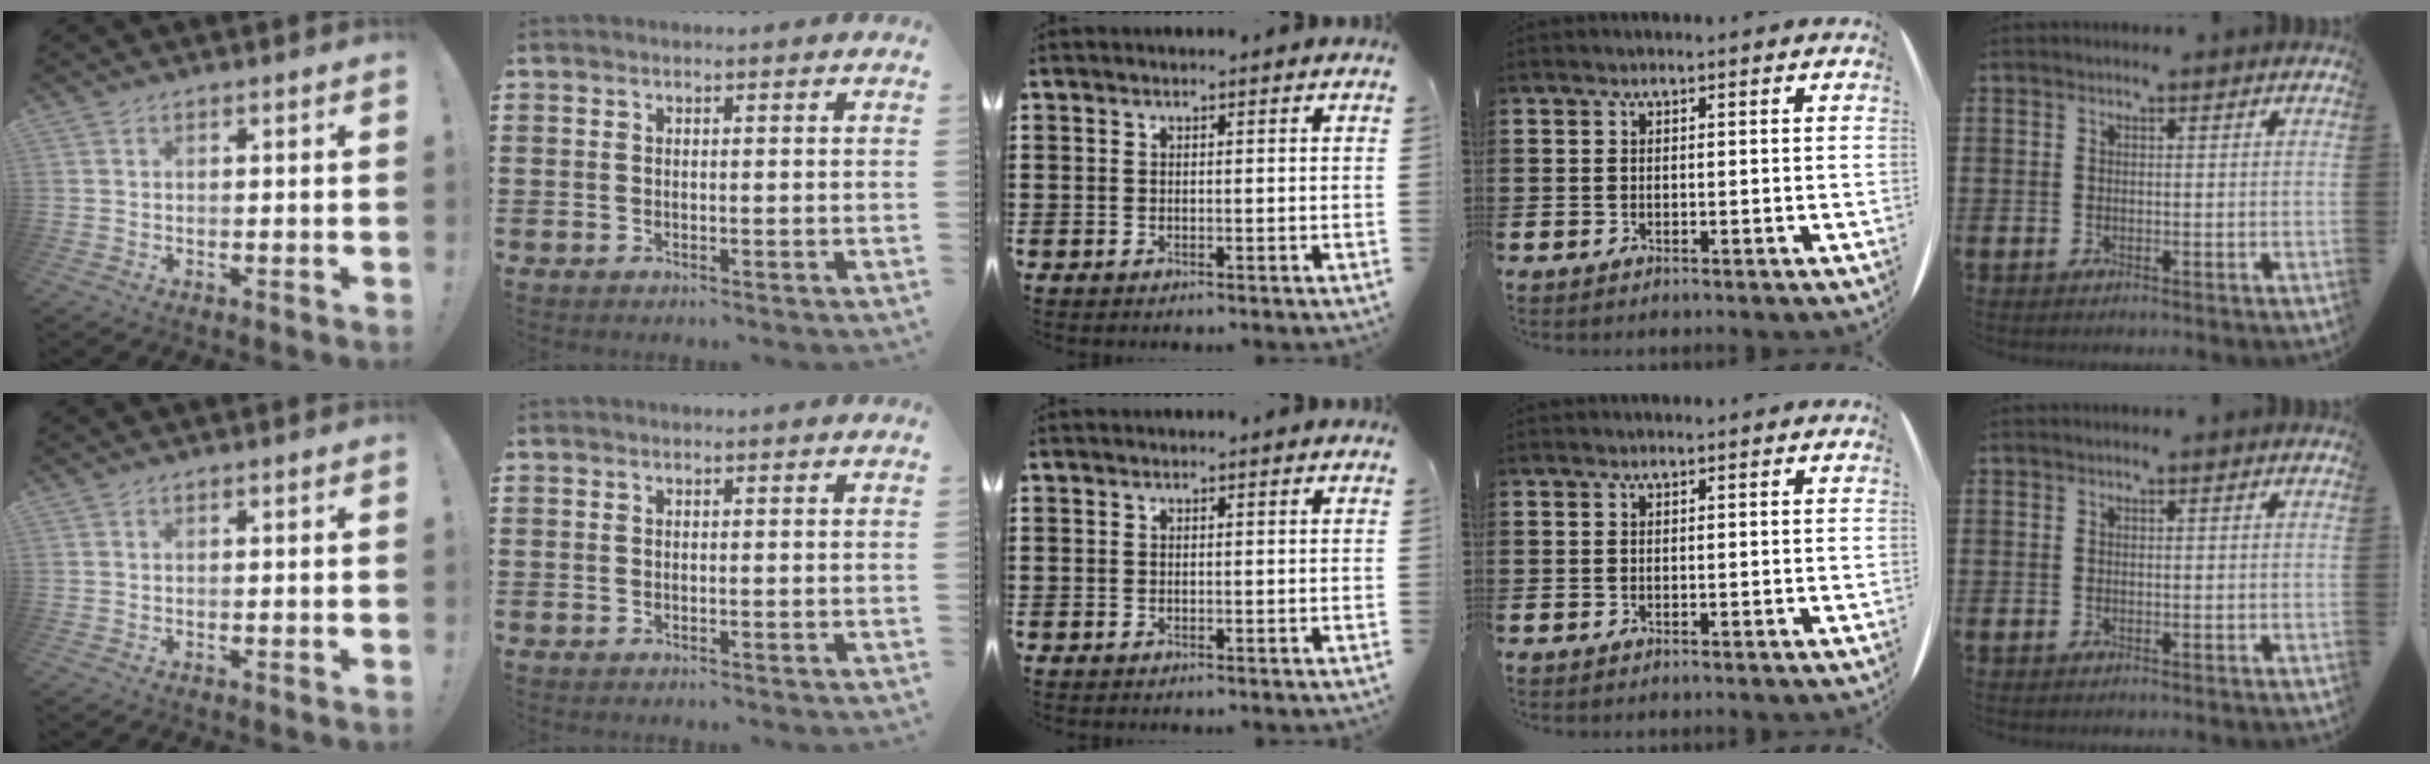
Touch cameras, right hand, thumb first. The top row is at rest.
{}